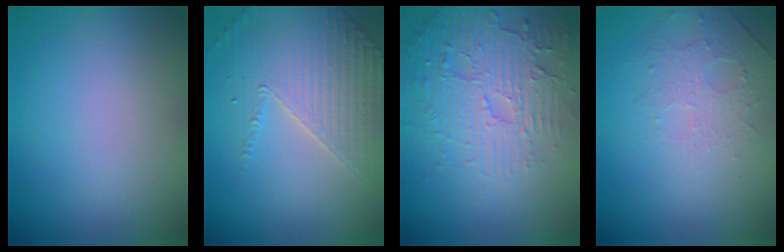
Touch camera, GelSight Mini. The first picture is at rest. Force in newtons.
{"total": 3.6, "press": 3.6, "slide": 0.7}
{"total": 6.0, "press": 3.7, "slide": 4.7}
{"total": 1.6, "press": 1.2, "slide": 1.0}